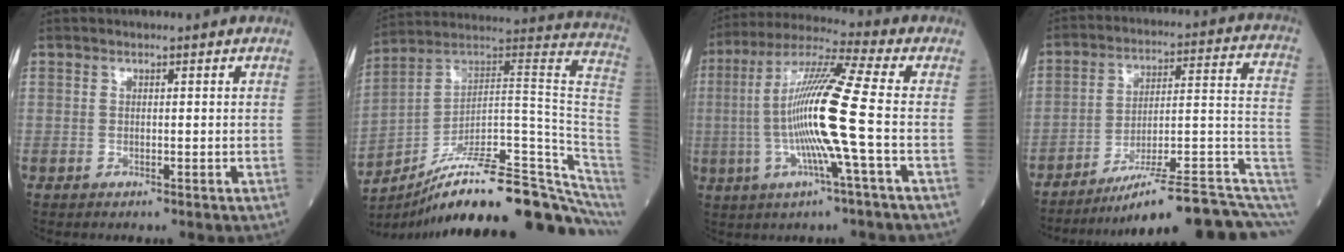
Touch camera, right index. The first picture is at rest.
{"total": 26.7, "force": [-19.5, 3.4, 18.0], "torque": [-0.148, 0.054, -0.288]}
{"total": 14.5, "force": [-1.8, -1.3, 14.3], "torque": [-0.280, 0.001, -0.045]}
{"total": 20.1, "force": [-13.9, 1.3, 14.5], "torque": [-0.130, 0.042, -0.200]}